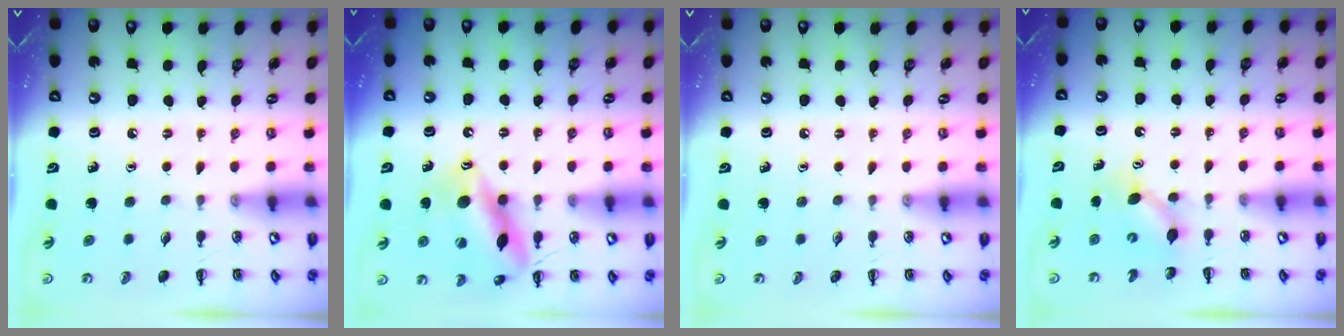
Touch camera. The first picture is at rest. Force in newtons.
{"total": 14.7, "press": 14.6, "slide": 2.3}
{"total": 0.0}
{"total": 4.7, "press": 4.6, "slide": 0.9}